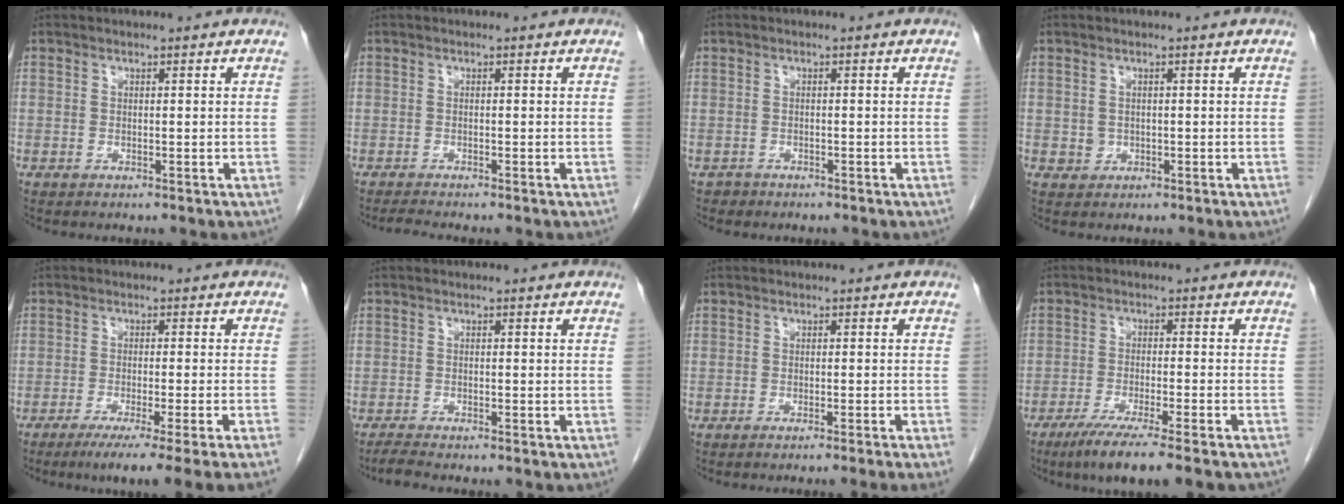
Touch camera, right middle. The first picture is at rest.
{"total": 1.5, "force": [-1.3, -0.6, 0.4], "torque": [-0.021, -0.011, -0.026]}
{"total": 0.9, "force": [-0.7, 0.5, -0.1], "torque": [-0.009, 0.000, -0.013]}
{"total": 1.4, "force": [-0.1, 1.3, 0.4], "torque": [-0.008, 0.002, 0.004]}
{"total": 10.5, "force": [-8.0, -2.2, 6.4], "torque": [-0.074, -0.029, -0.116]}
{"total": 2.2, "force": [-2.0, -0.2, 0.8], "torque": [-0.028, -0.012, -0.038]}
{"total": 3.2, "force": [-2.5, -1.2, 1.7], "torque": [-0.017, 0.005, -0.033]}
{"total": 9.9, "force": [-7.5, -0.3, 6.4], "torque": [-0.099, -0.027, -0.117]}